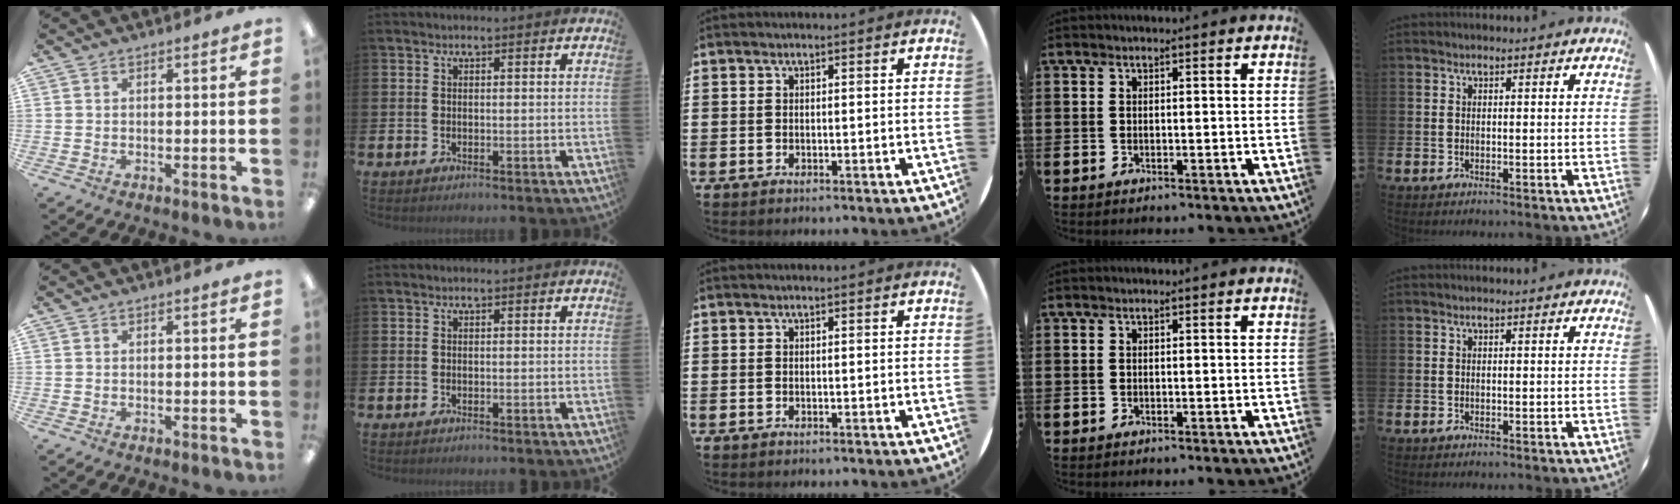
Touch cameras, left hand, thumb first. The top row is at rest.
{}